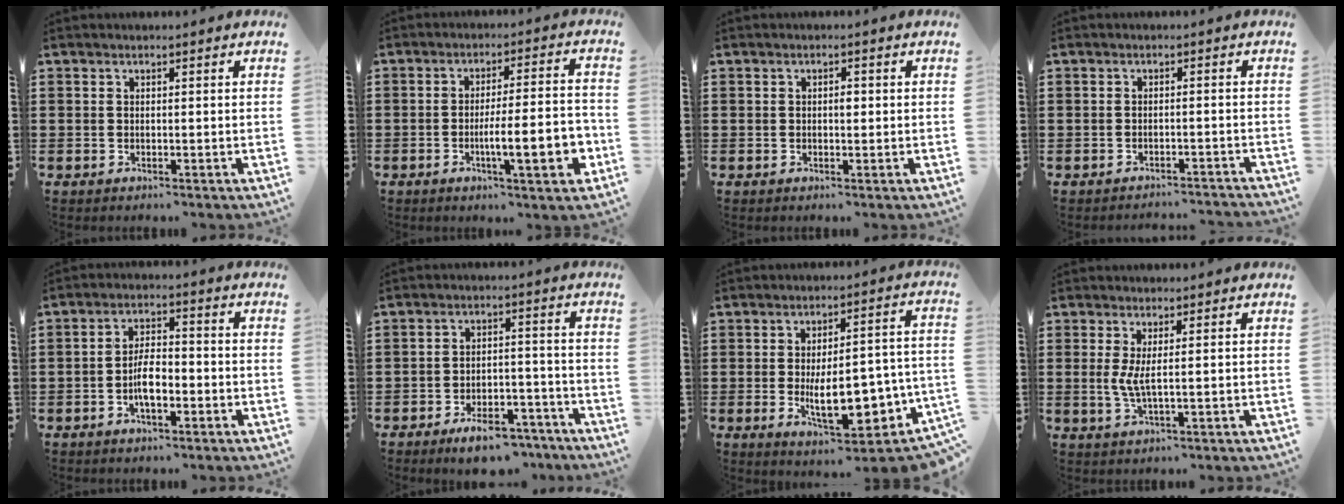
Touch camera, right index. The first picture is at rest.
{"total": 10.7, "force": [-3.1, 2.1, 10.0], "torque": [-0.145, -0.008, -0.052]}
{"total": 1.2, "force": [0.0, 0.6, 1.1], "torque": [-0.022, 0.003, -0.001]}
{"total": 1.8, "force": [-1.8, 0.0, -0.1], "torque": [-0.004, 0.003, -0.041]}
{"total": 5.4, "force": [-1.8, 2.1, 4.7], "torque": [-0.094, 0.004, -0.036]}
{"total": 7.0, "force": [-5.7, 1.9, 3.6], "torque": [-0.057, 0.014, -0.102]}
{"total": 11.8, "force": [-3.5, 4.5, 10.3], "torque": [-0.150, -0.004, -0.056]}
{"total": 3.1, "force": [0.1, 0.0, 3.1], "torque": [-0.075, -0.015, -0.002]}